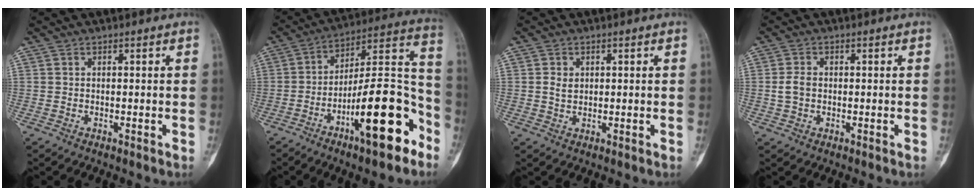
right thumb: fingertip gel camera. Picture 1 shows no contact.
{"total": 20.3, "force": [-10.2, 5.8, 16.6], "torque": [-0.250, 0.077, -0.163]}
{"total": 2.4, "force": [0.5, 1.8, 1.5], "torque": [-0.019, 0.000, 0.011]}
{"total": 3.1, "force": [-0.1, 2.2, 2.2], "torque": [-0.048, 0.007, -0.004]}